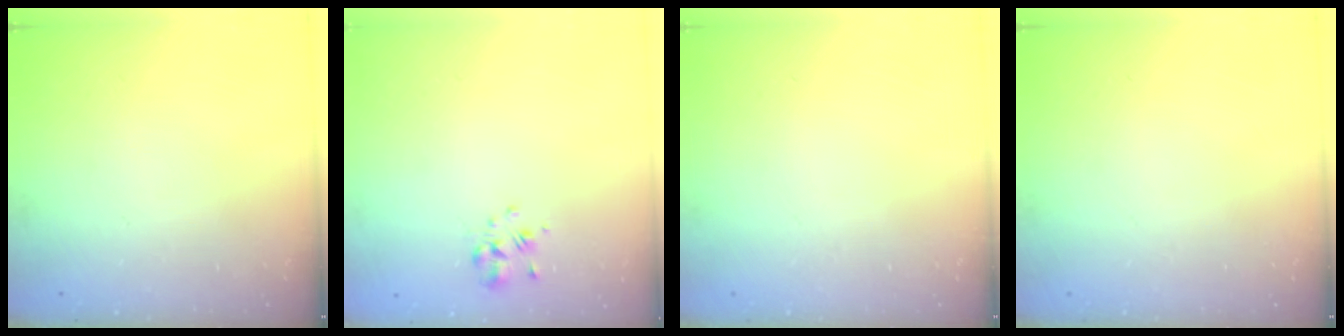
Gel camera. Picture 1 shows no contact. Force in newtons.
{"total": 2.0, "press": 1.9, "slide": 0.7}
{"total": 0.0}
{"total": 0.0}